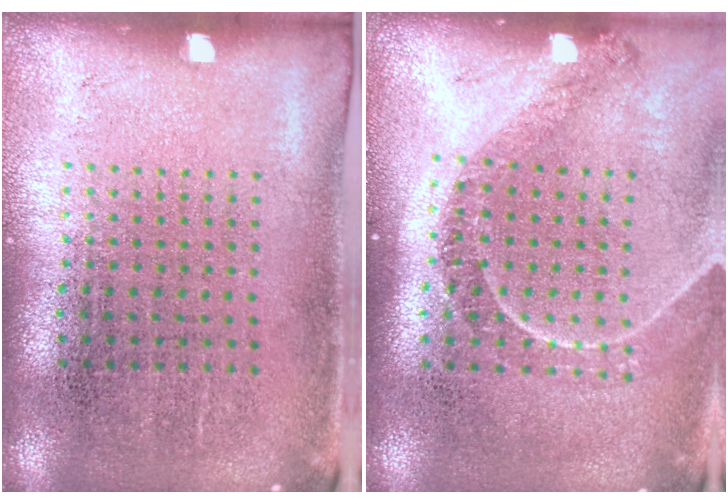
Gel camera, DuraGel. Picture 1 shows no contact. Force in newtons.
{"total": 1.3, "press": 1.2, "slide": 0.2}